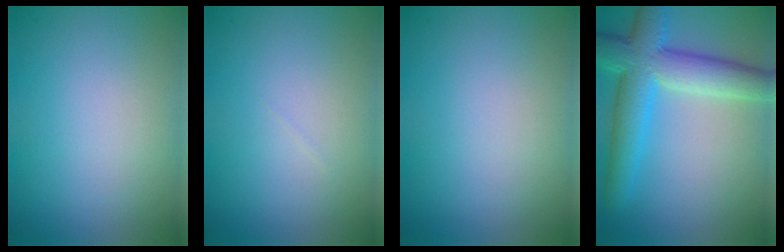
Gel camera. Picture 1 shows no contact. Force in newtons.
{"total": 0.0}
{"total": 0.0}
{"total": 7.6, "press": 7.6, "slide": 0.4}